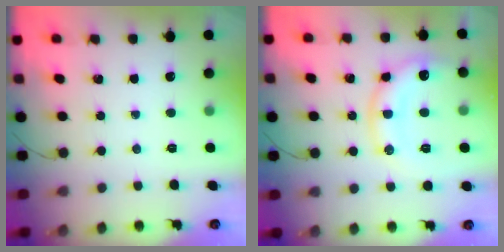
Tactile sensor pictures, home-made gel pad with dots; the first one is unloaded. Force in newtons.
{"total": 12.7, "press": 12.7, "slide": 0.8}